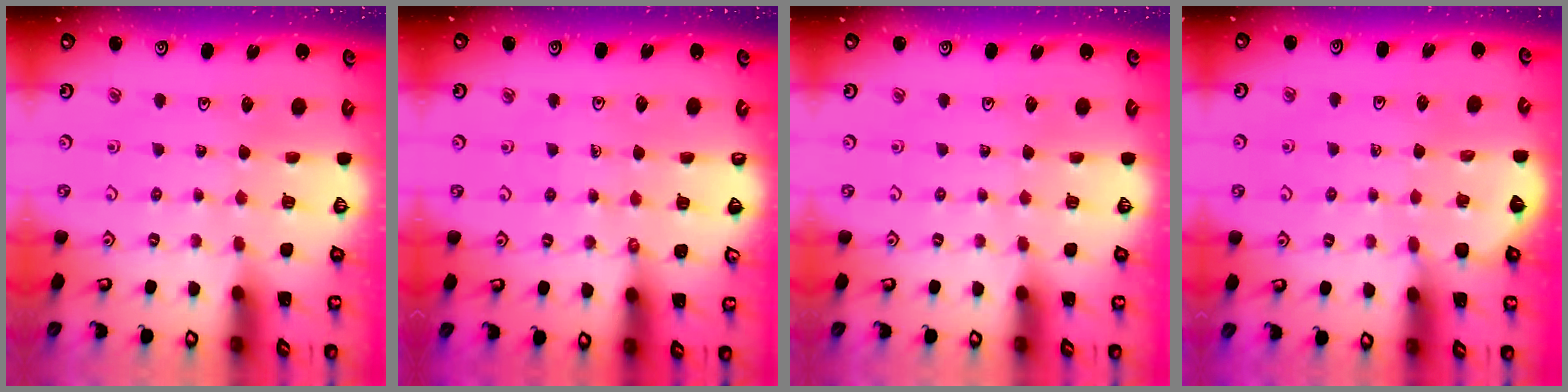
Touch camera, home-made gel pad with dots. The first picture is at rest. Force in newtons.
{"total": 1.7, "press": 1.7, "slide": 0.2}
{"total": 0.0}
{"total": 2.3, "press": 2.3, "slide": 0.1}